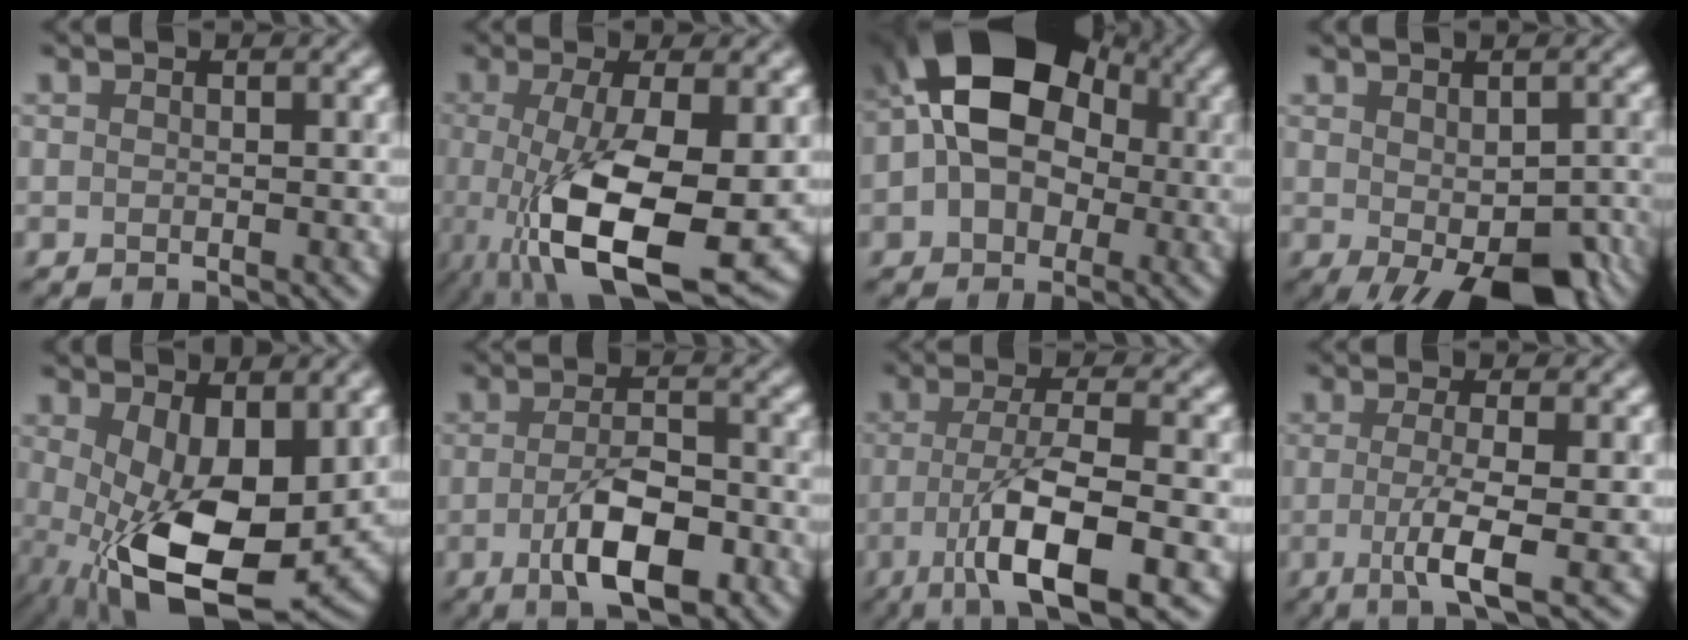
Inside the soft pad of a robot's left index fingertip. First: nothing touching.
{"total": 10.6, "force": [-2.2, 3.1, 9.9], "torque": [-0.183, -0.028, -0.027]}
{"total": 13.4, "force": [1.1, 9.5, 9.4], "torque": [-0.123, 0.033, -0.018]}
{"total": 8.0, "force": [-3.4, 3.6, 6.3], "torque": [-0.097, -0.024, -0.032]}
{"total": 11.0, "force": [-0.9, 5.3, 9.6], "torque": [-0.181, -0.033, 0.003]}
{"total": 6.4, "force": [-2.5, 2.3, 5.4], "torque": [-0.098, -0.002, -0.045]}
{"total": 9.1, "force": [-3.3, 2.3, 8.2], "torque": [-0.135, -0.003, -0.058]}
{"total": 5.0, "force": [-1.0, 1.0, 4.8], "torque": [-0.086, -0.011, -0.021]}